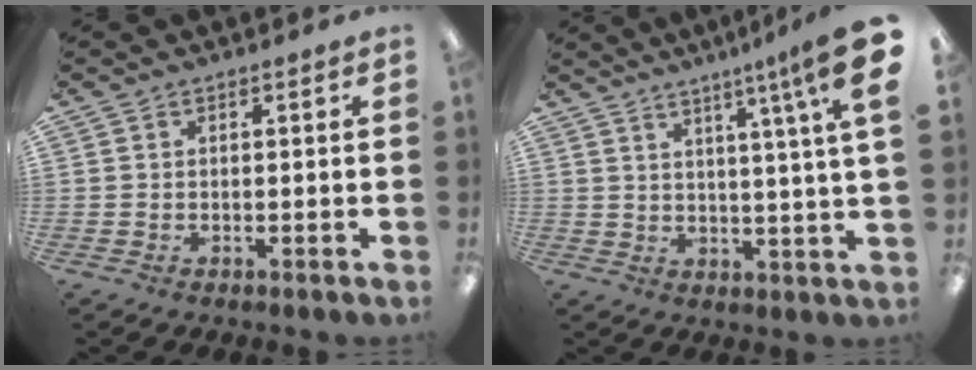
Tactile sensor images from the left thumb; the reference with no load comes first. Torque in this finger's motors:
{"motor_torque": [2.82, 2.15, 1.90, -0.86, 0.13]}